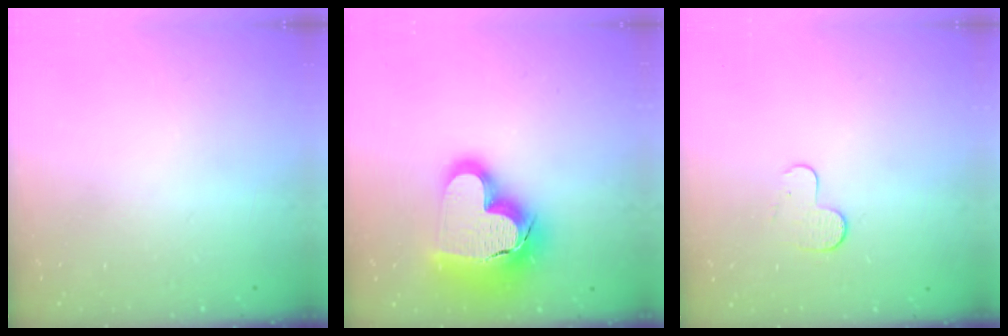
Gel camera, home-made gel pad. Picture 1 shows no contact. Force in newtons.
{"total": 22.8, "press": 22.6, "slide": 2.2}
{"total": 6.2, "press": 6.1, "slide": 0.6}